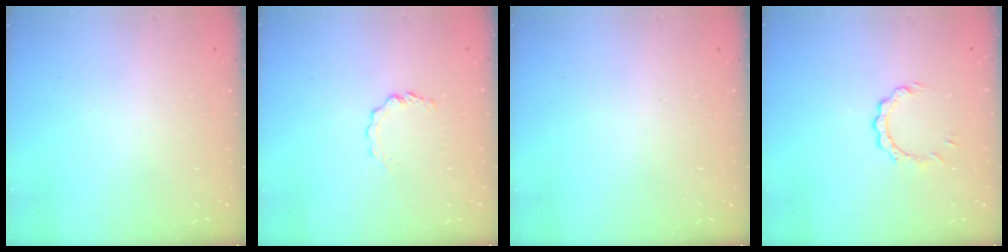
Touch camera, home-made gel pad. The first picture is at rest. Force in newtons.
{"total": 2.9, "press": 2.9, "slide": 0.3}
{"total": 0.0}
{"total": 3.5, "press": 3.5, "slide": 0.4}